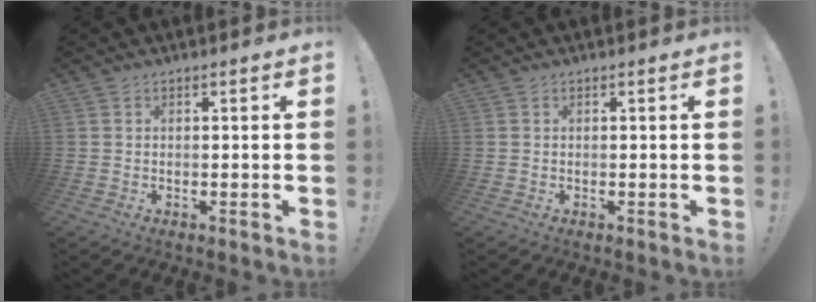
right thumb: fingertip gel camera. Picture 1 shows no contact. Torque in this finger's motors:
{"motor_torque": [0.00, 0.00, 0.05, -0.05, 0.00]}